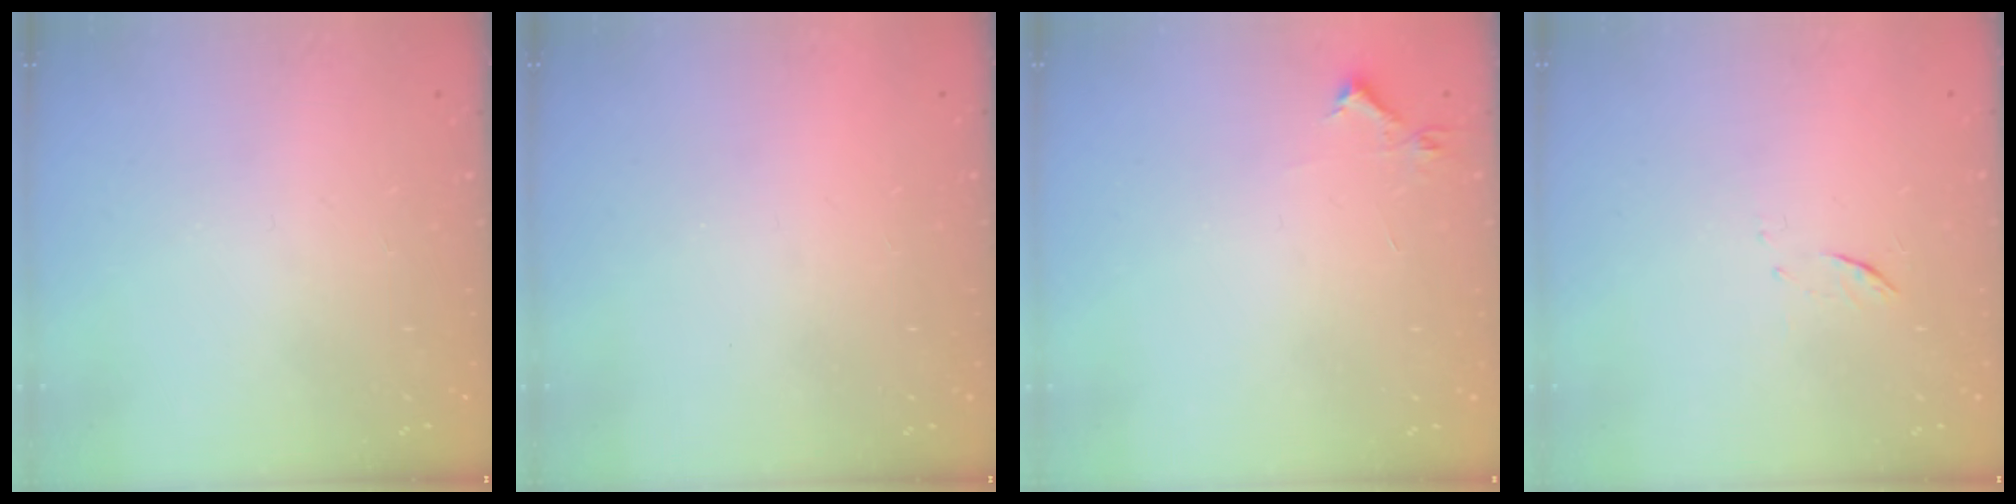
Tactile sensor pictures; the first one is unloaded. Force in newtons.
{"total": 1.5, "press": 1.5, "slide": 0.1}
{"total": 3.9, "press": 3.8, "slide": 0.6}
{"total": 5.2, "press": 5.1, "slide": 0.7}